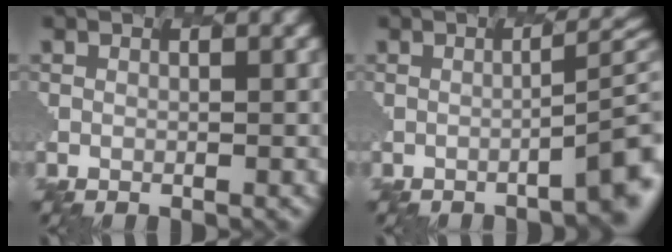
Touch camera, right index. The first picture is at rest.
{"total": 5.3, "force": [-1.4, 1.3, 4.9], "torque": [-0.051, 0.004, -0.023]}